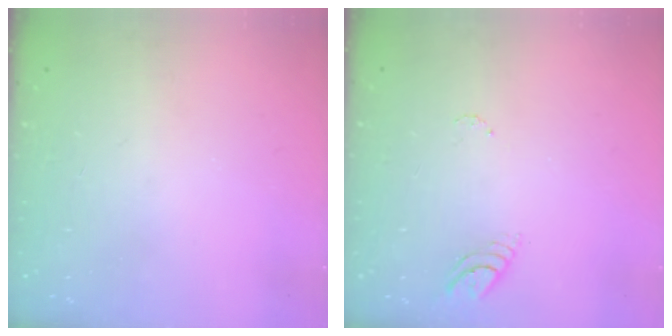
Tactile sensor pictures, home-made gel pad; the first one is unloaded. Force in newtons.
{"total": 3.6, "press": 3.5, "slide": 0.4}